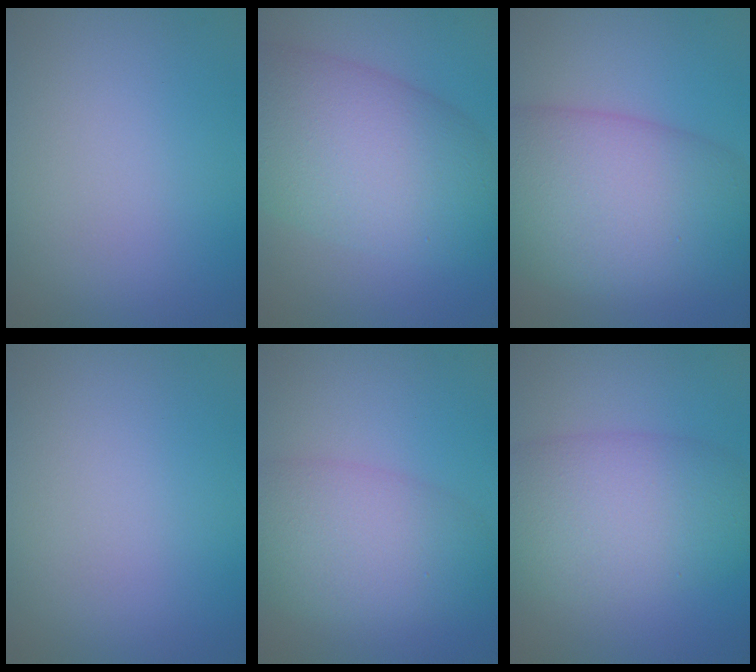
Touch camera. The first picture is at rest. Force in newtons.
{"total": 10.8, "press": 10.8, "slide": 0.4}
{"total": 11.9, "press": 11.9, "slide": 0.2}
{"total": 0.0}
{"total": 6.6, "press": 6.6, "slide": 0.2}
{"total": 8.2, "press": 8.2, "slide": 0.2}